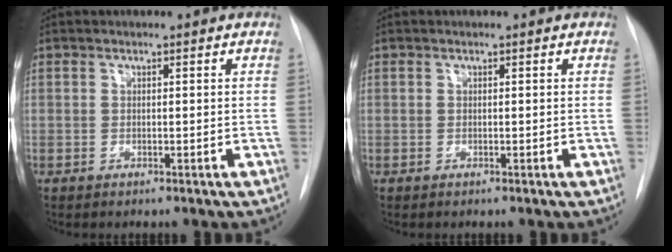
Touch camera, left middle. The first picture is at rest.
{"total": 0.0}